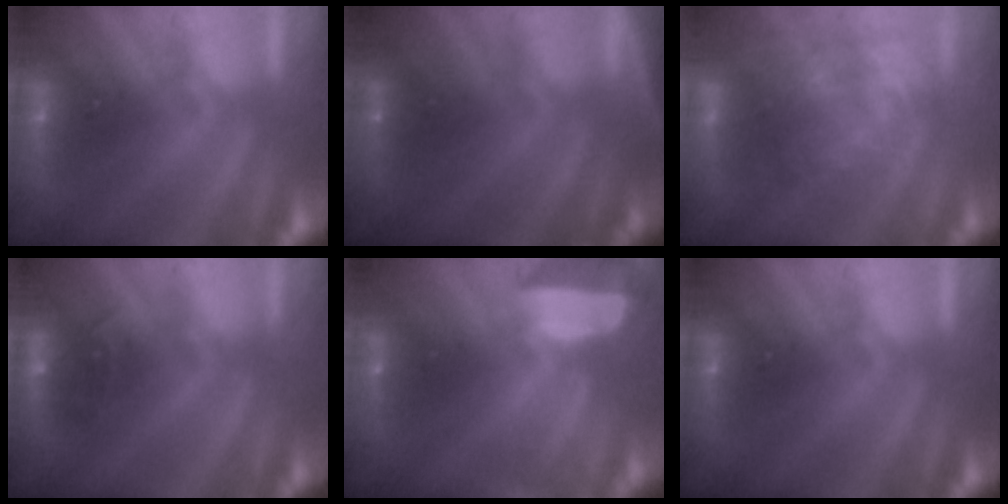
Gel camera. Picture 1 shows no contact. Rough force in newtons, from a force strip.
{"total": 3.0}
{"total": 3.3}
{"total": 2.5}
{"total": 7.5}
{"total": 0.0}